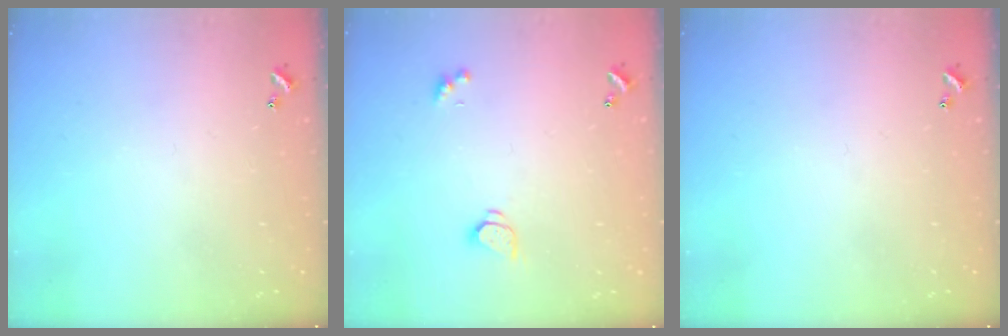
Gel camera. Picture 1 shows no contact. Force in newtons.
{"total": 1.6, "press": 1.6, "slide": 0.3}
{"total": 0.0}